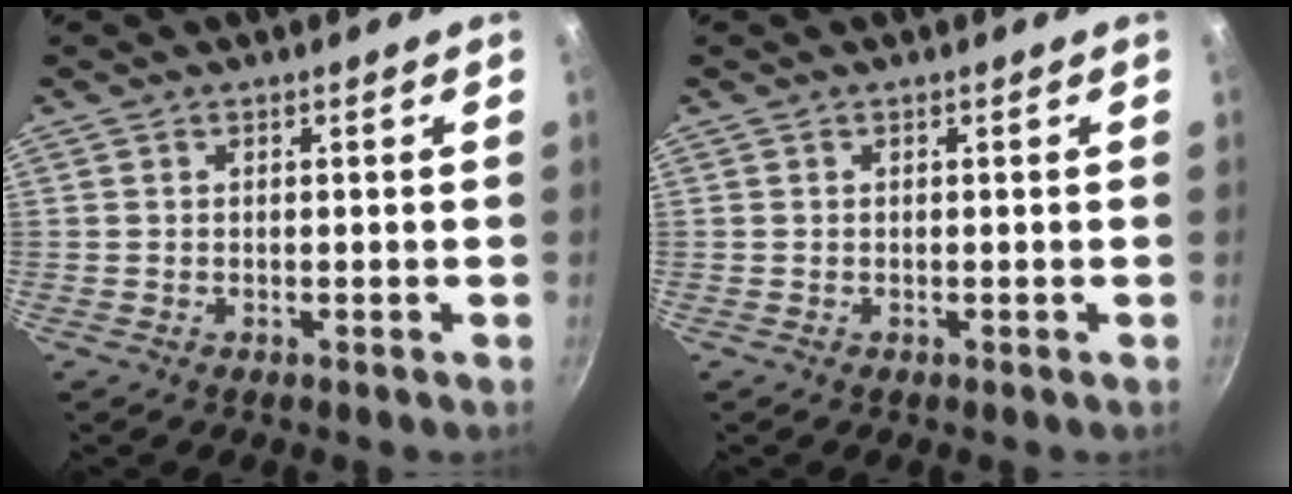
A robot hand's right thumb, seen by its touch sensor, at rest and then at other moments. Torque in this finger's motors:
{"motor_torque": [0.00, 0.00, 0.02, 0.02, 0.00]}